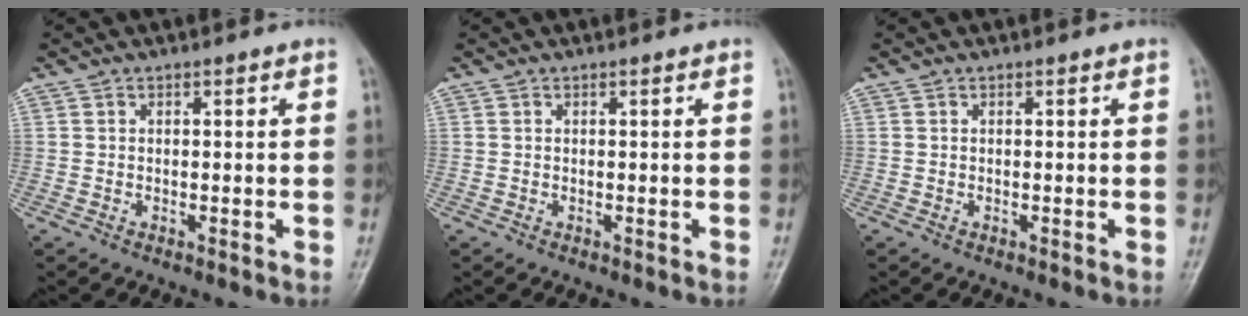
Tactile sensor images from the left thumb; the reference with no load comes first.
{"total": 0.0}
{"total": 0.0}